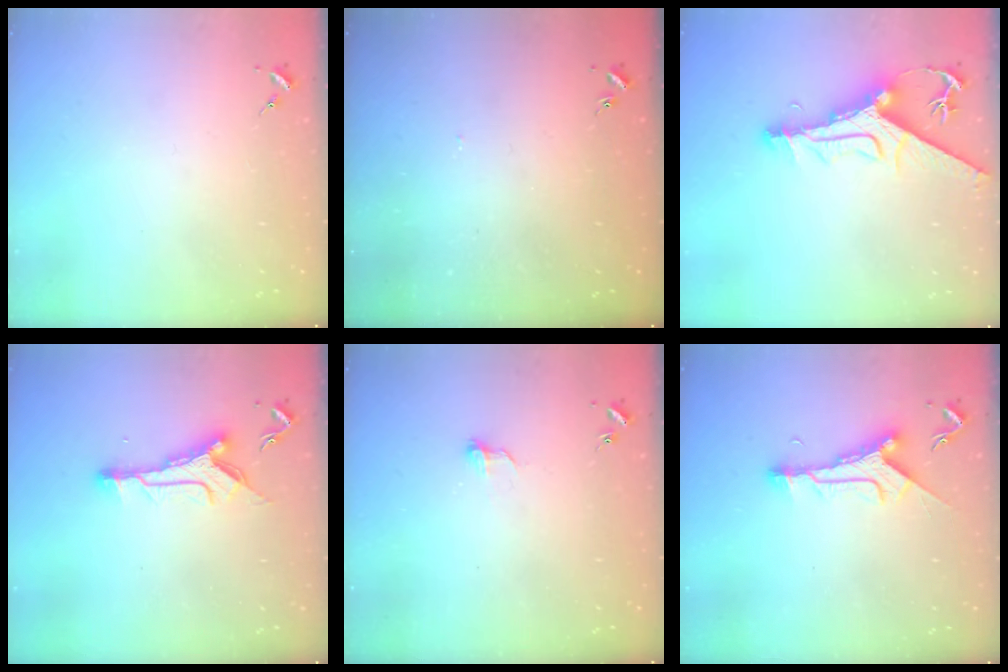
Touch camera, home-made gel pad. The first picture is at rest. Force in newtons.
{"total": 1.2, "press": 1.1, "slide": 0.1}
{"total": 13.3, "press": 13.2, "slide": 1.4}
{"total": 10.8, "press": 10.8, "slide": 0.3}
{"total": 6.1, "press": 6.1, "slide": 0.5}
{"total": 9.8, "press": 9.8, "slide": 0.6}